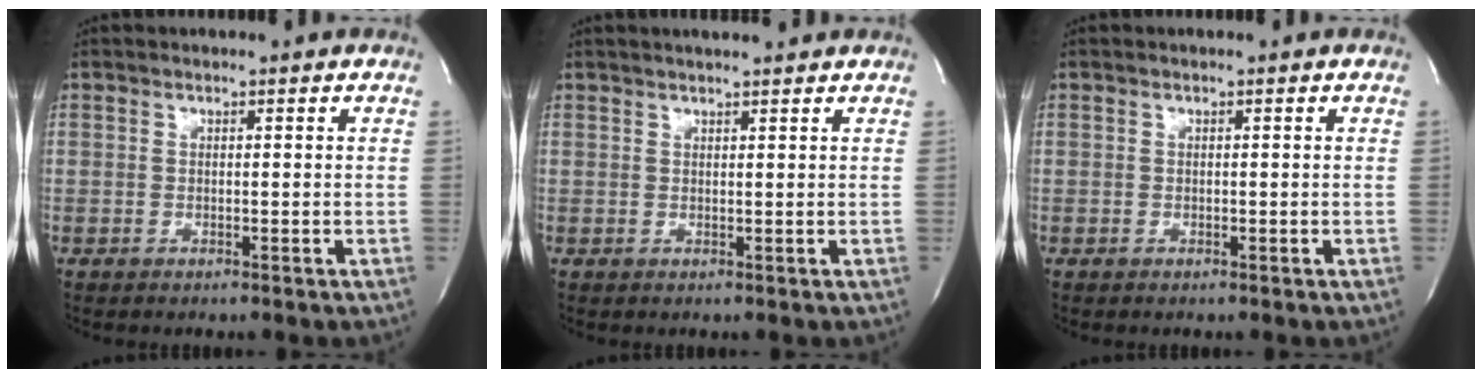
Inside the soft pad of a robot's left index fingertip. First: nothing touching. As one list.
[{"total": 5.1, "force": [4.4, 0.5, 2.5], "torque": [-0.041, 0.019, 0.060]}, {"total": 0.0}]